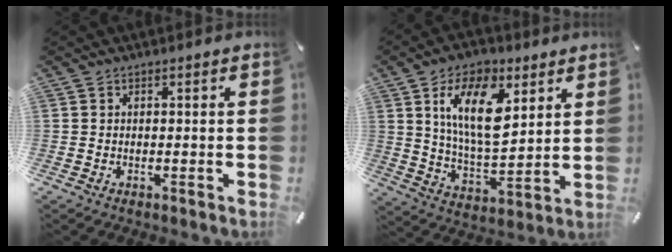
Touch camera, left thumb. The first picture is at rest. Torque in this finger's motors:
{"motor_torque": [0.82, 0.00, 1.74, -1.03, 0.18]}